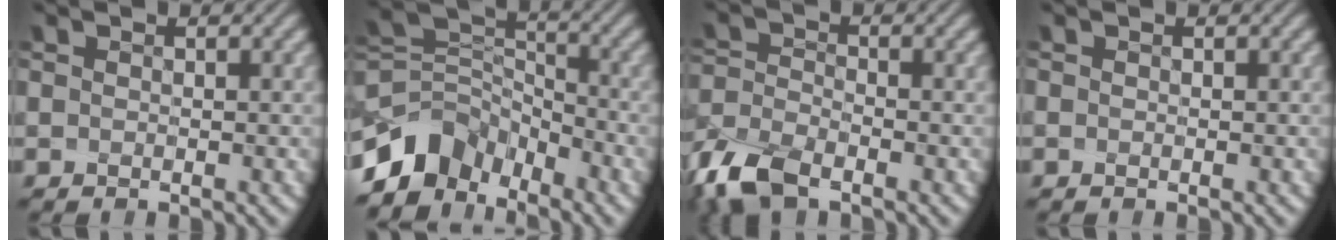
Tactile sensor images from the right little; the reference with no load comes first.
{"total": 6.5, "force": [-4.6, 4.1, 2.1], "torque": [-0.024, 0.006, -0.092]}
{"total": 7.2, "force": [-5.4, 3.1, 3.8], "torque": [-0.084, -0.006, -0.114]}
{"total": 0.0}